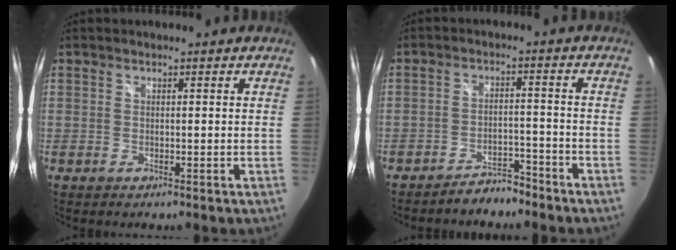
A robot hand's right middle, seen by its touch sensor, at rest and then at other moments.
{"total": 5.2, "force": [-4.8, 1.5, 1.2], "torque": [-0.033, 0.011, -0.071]}